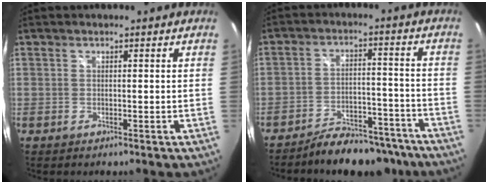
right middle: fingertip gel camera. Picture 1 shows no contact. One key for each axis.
{"total": 13.1, "fx": -11.4, "fy": 4.7, "fz": 4.3, "tx": -0.078, "ty": 0.020, "tz": -0.148}